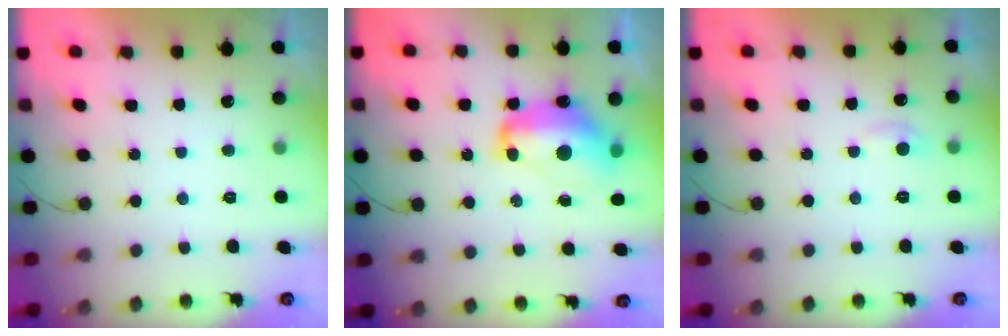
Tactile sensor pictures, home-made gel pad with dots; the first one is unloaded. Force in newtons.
{"total": 14.0, "press": 13.9, "slide": 1.7}
{"total": 5.8, "press": 5.7, "slide": 0.7}